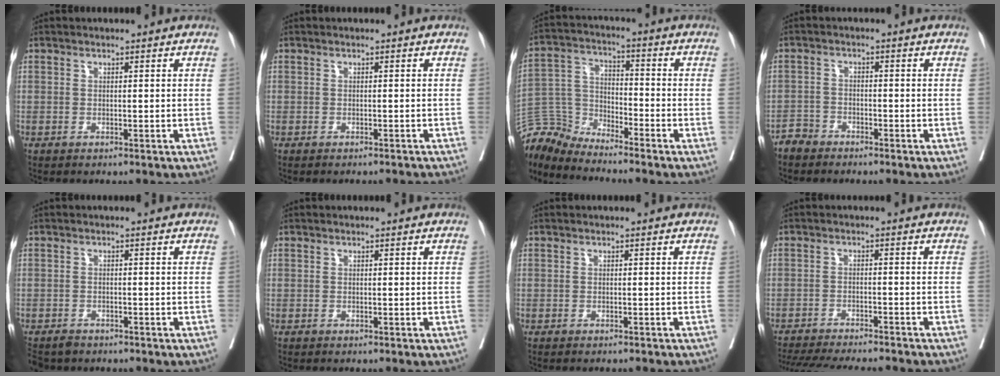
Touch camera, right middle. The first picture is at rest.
{"total": 3.1, "force": [-3.0, -0.3, 0.9], "torque": [-0.013, -0.011, -0.033]}
{"total": 7.0, "force": [-7.0, -0.2, -1.1], "torque": [0.014, 0.021, -0.138]}
{"total": 2.4, "force": [-2.2, 1.0, -0.1], "torque": [0.003, 0.002, -0.043]}
{"total": 3.3, "force": [-2.8, 1.7, 0.6], "torque": [-0.008, -0.003, -0.047]}
{"total": 0.0}
{"total": 2.2, "force": [-2.0, -0.5, 0.8], "torque": [-0.009, -0.007, -0.025]}
{"total": 15.6, "force": [-14.0, 1.8, 6.5], "torque": [-0.135, -0.026, -0.196]}